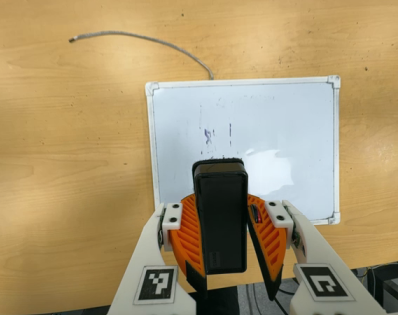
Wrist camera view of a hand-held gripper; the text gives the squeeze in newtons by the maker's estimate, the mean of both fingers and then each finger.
{"total": 9.5, "left": 9.5, "right": 9.5}